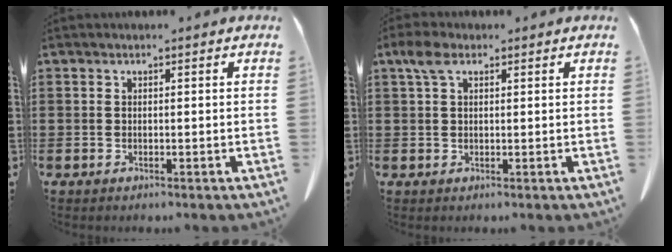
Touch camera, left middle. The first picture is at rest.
{"total": 3.2, "force": [1.5, 1.7, 2.3], "torque": [-0.053, 0.010, 0.025]}